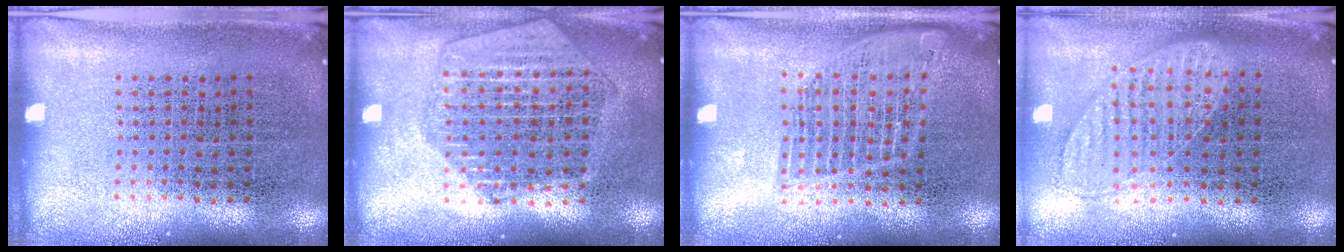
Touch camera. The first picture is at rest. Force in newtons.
{"total": 1.9, "press": 1.8, "slide": 0.6}
{"total": 1.4, "press": 1.2, "slide": 0.6}
{"total": 1.0, "press": 1.0, "slide": 0.1}